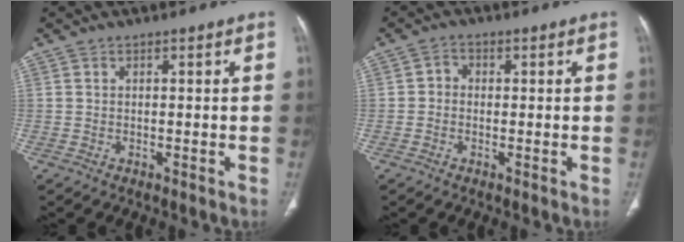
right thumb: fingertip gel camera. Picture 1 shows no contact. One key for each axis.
{"total": 2.0, "fx": -0.1, "fy": 1.7, "fz": 1.0, "tx": -0.006, "ty": 0.008, "tz": -0.010}